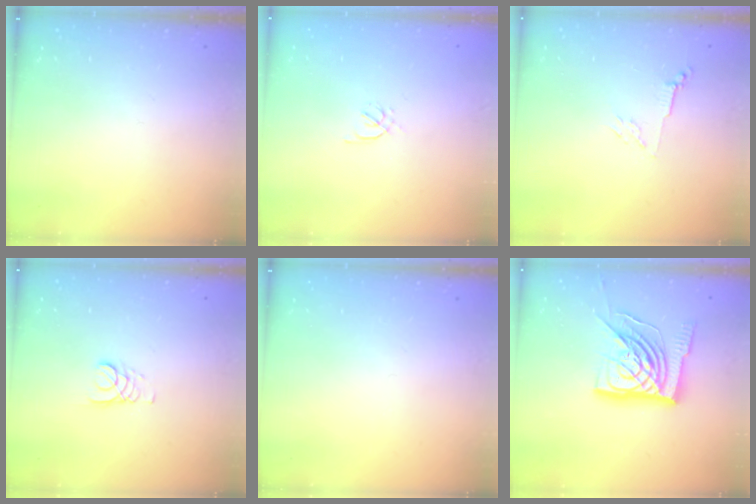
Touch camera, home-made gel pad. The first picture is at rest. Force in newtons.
{"total": 1.7, "press": 1.6, "slide": 0.5}
{"total": 2.8, "press": 2.7, "slide": 0.6}
{"total": 2.7, "press": 2.7, "slide": 0.3}
{"total": 0.0}
{"total": 21.1, "press": 21.0, "slide": 2.2}